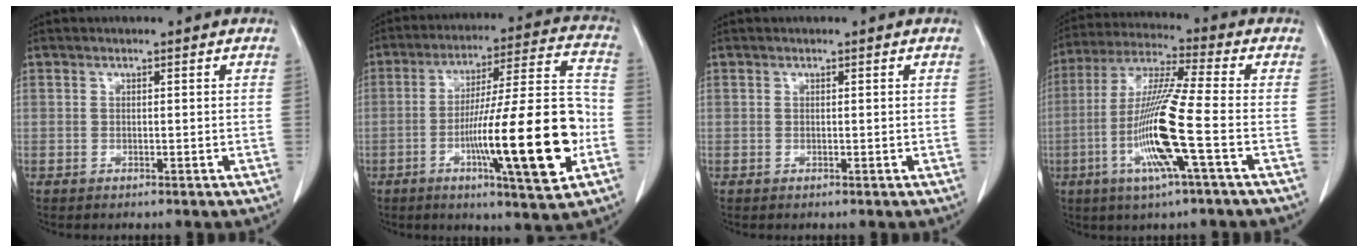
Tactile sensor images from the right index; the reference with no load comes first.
{"total": 20.3, "force": [-5.5, 1.3, 19.5], "torque": [-0.296, 0.004, -0.079]}
{"total": 0.0}
{"total": 13.9, "force": [-3.8, -0.5, 13.3], "torque": [-0.275, -0.012, -0.080]}